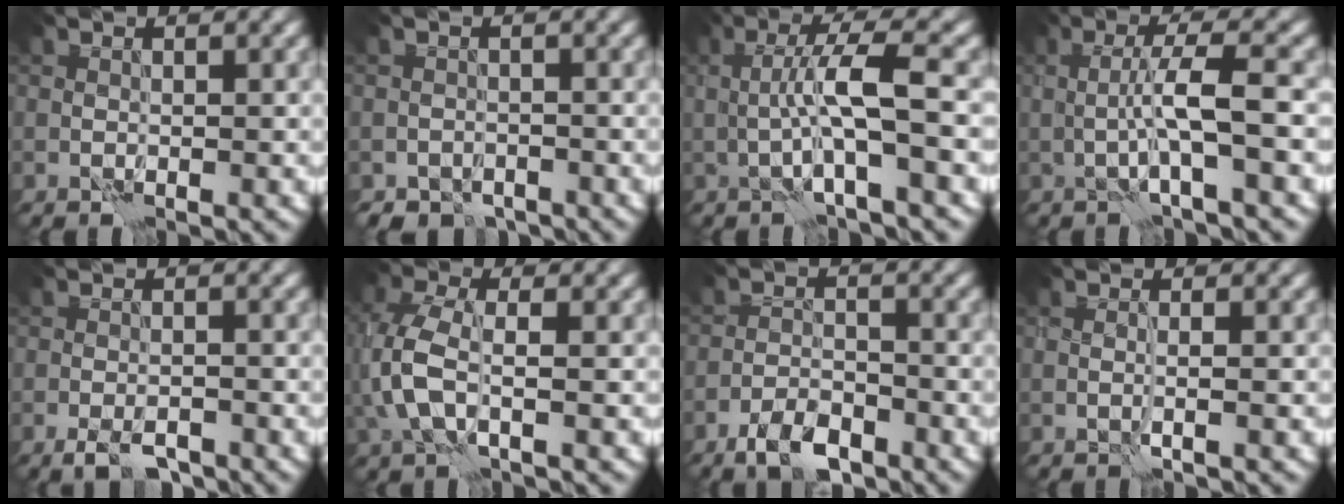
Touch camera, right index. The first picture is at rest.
{"total": 1.9, "force": [-1.6, 1.0, 0.0], "torque": [0.009, -0.001, -0.030]}
{"total": 4.9, "force": [0.0, 0.5, 4.9], "torque": [-0.091, 0.015, -0.003]}
{"total": 4.1, "force": [-0.1, 0.2, 4.1], "torque": [-0.076, 0.010, -0.005]}
{"total": 2.6, "force": [-1.9, 0.8, 1.6], "torque": [-0.025, -0.003, -0.032]}
{"total": 4.4, "force": [-0.1, 2.3, 3.8], "torque": [-0.105, 0.002, -0.006]}
{"total": 3.8, "force": [-2.8, 1.4, 2.2], "torque": [-0.034, -0.002, -0.056]}
{"total": 0.6, "force": [0.0, -0.4, 0.5], "torque": [-0.007, -0.004, -0.003]}